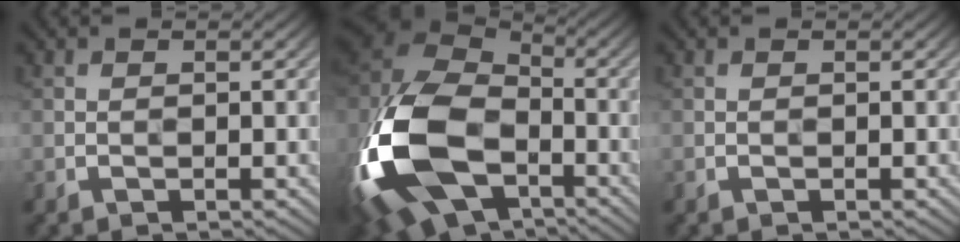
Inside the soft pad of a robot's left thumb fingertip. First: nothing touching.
{"total": 21.5, "force": [-6.6, 14.5, 14.5], "torque": [-0.373, -0.027, -0.113]}
{"total": 0.0}